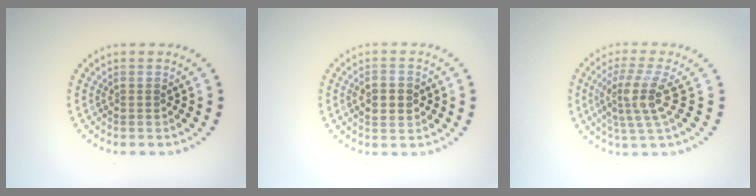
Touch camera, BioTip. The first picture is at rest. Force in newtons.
{"total": 3.3, "press": 3.3, "slide": 0.2}
{"total": 3.9, "press": 2.9, "slide": 2.6}